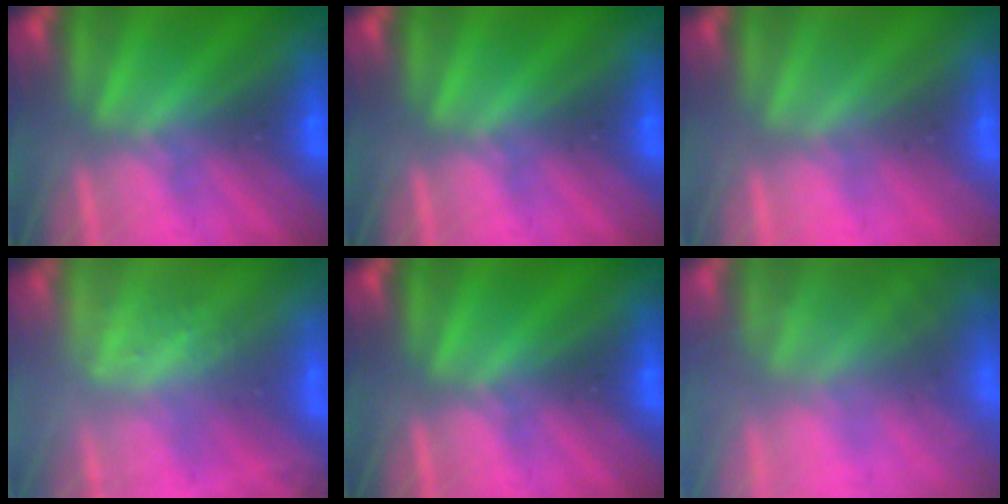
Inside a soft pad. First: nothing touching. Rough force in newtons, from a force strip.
{"total": 0.0}
{"total": 2.8}
{"total": 2.4}
{"total": 0.0}
{"total": 7.1}